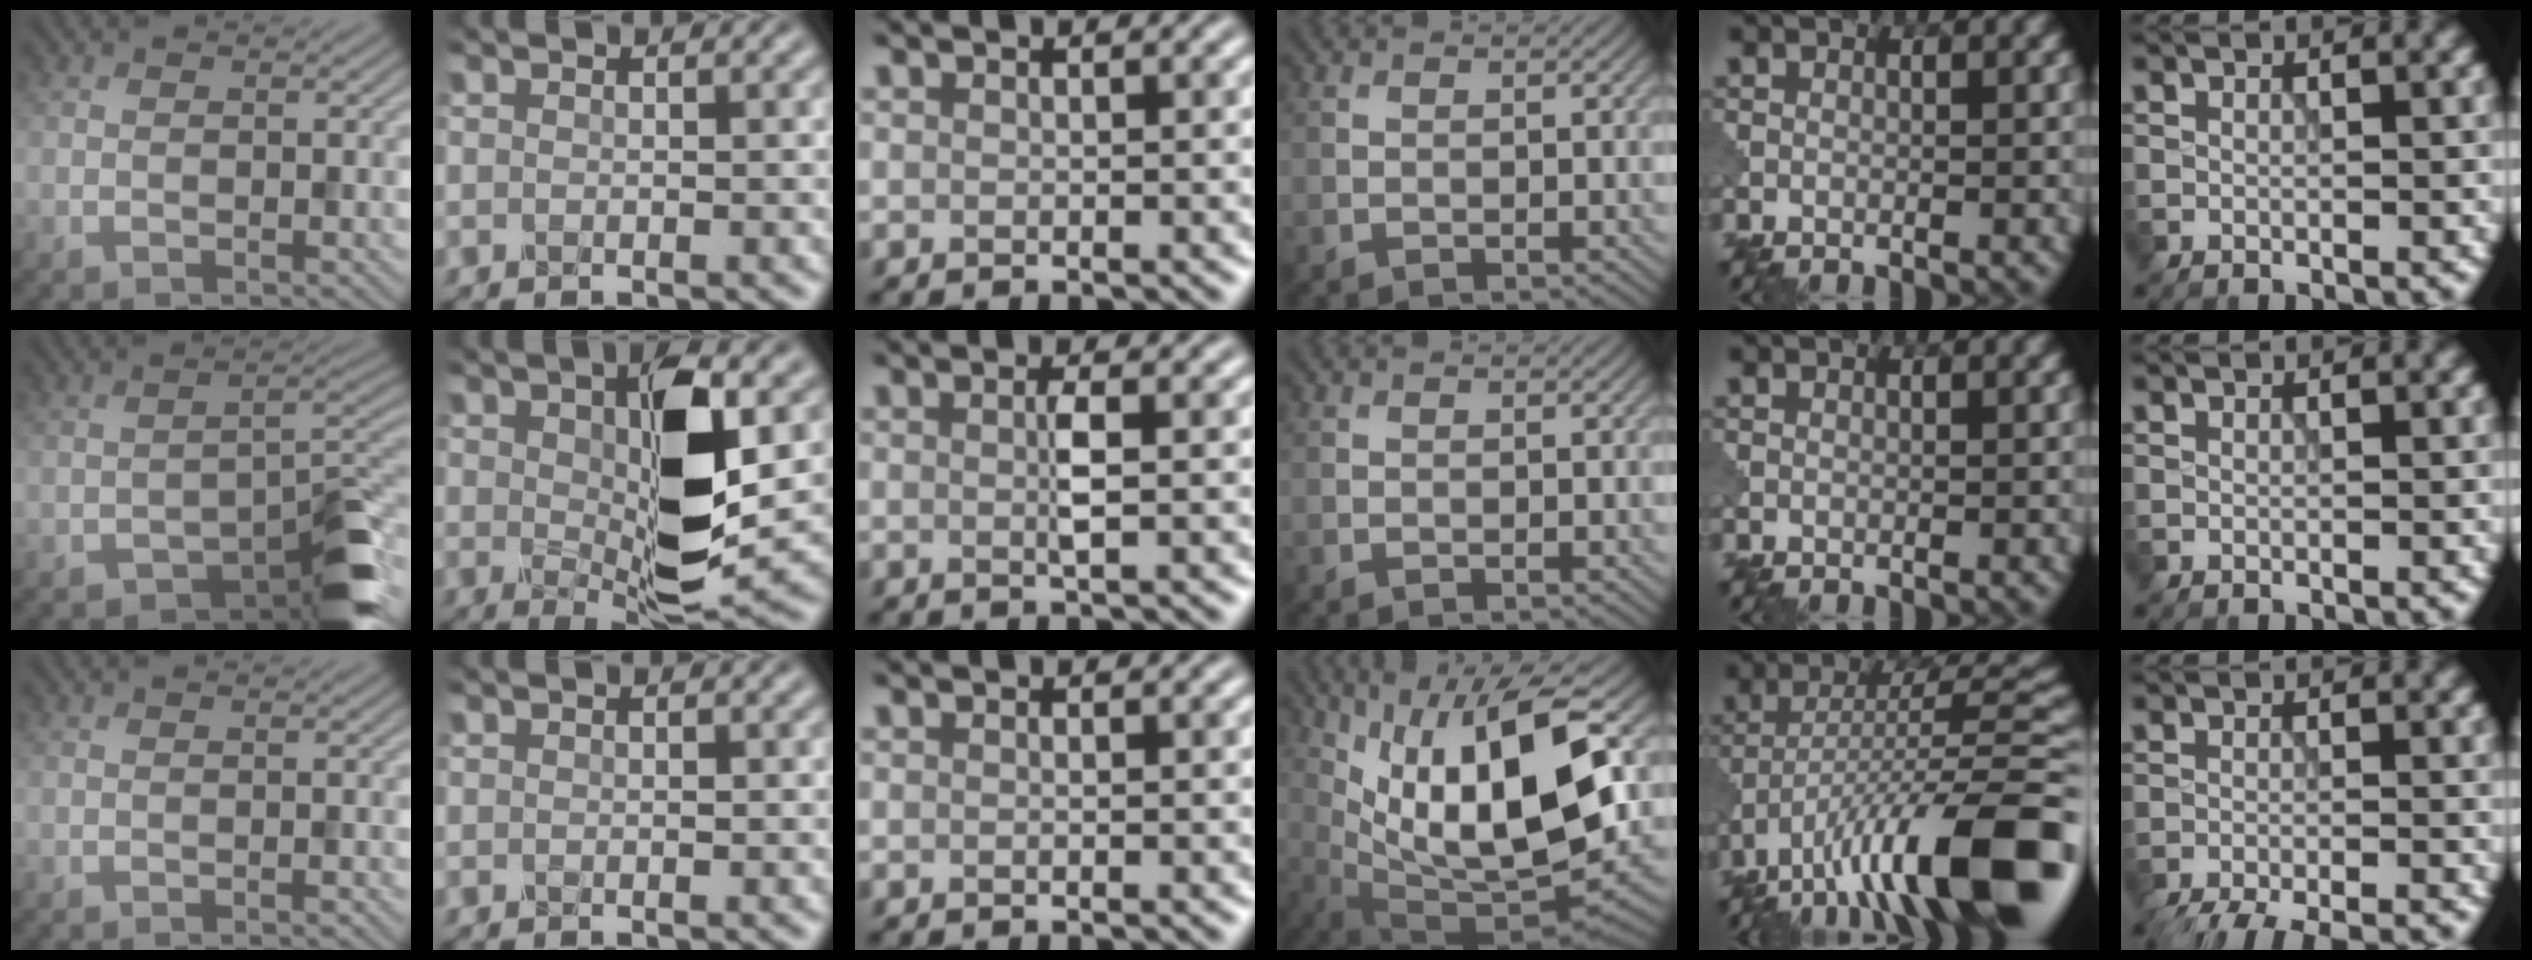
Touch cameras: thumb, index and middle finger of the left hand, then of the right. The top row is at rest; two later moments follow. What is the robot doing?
{"motion": "disassemble", "object": "pitcher"}